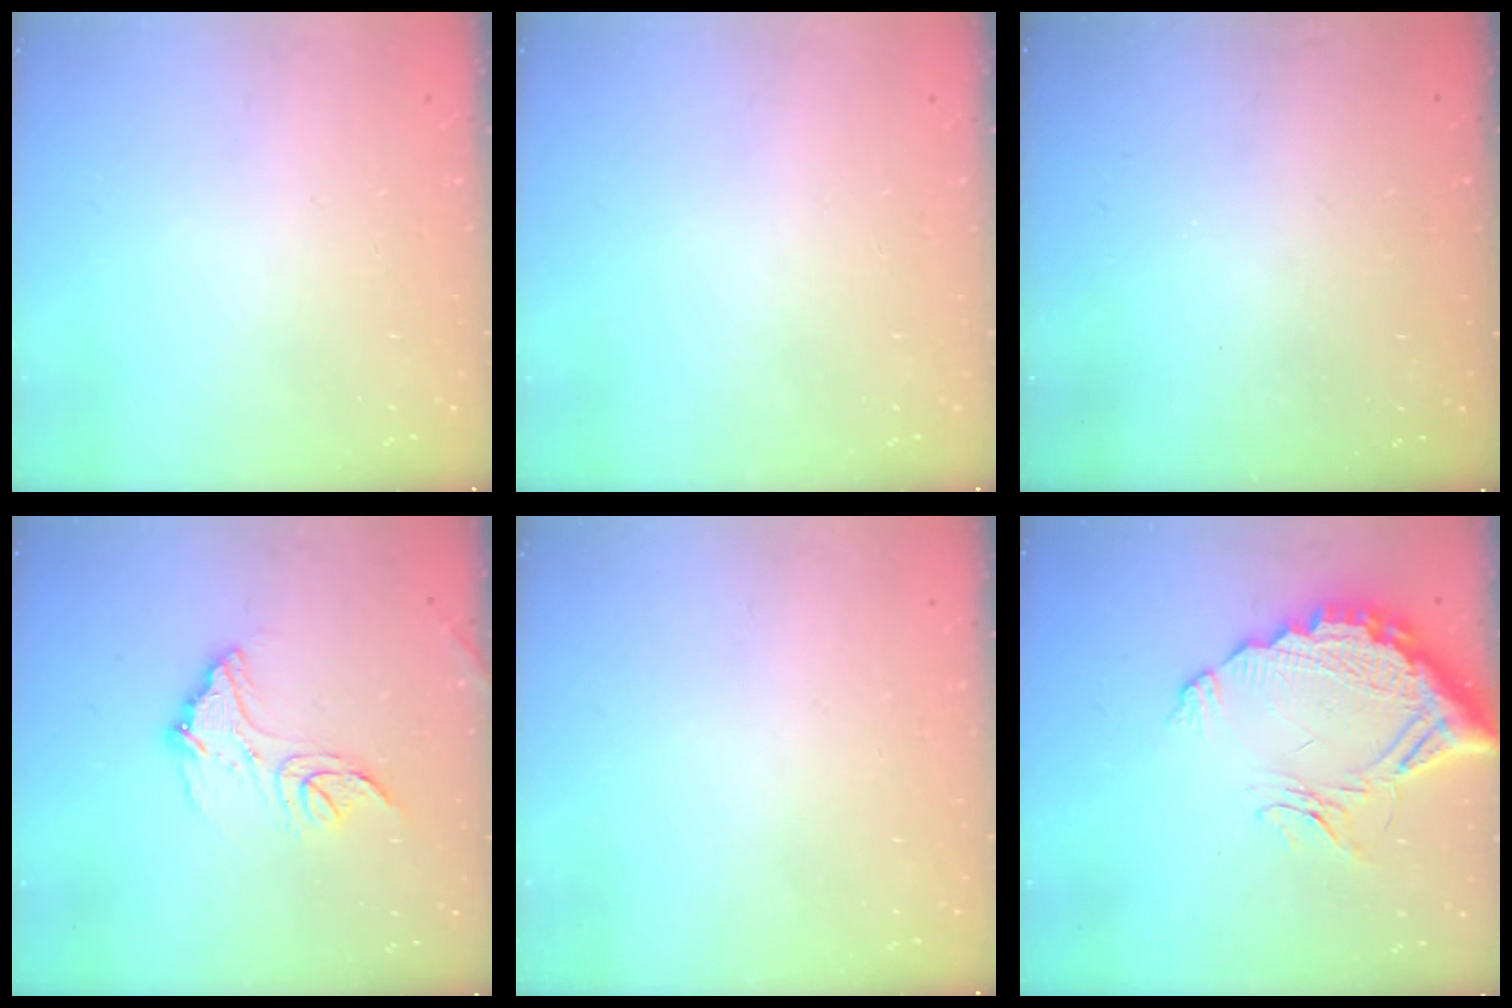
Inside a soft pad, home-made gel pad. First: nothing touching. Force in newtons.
{"total": 0.0}
{"total": 3.3, "press": 3.3, "slide": 0.1}
{"total": 13.5, "press": 13.4, "slide": 1.1}
{"total": 0.0}
{"total": 16.1, "press": 16.0, "slide": 1.5}